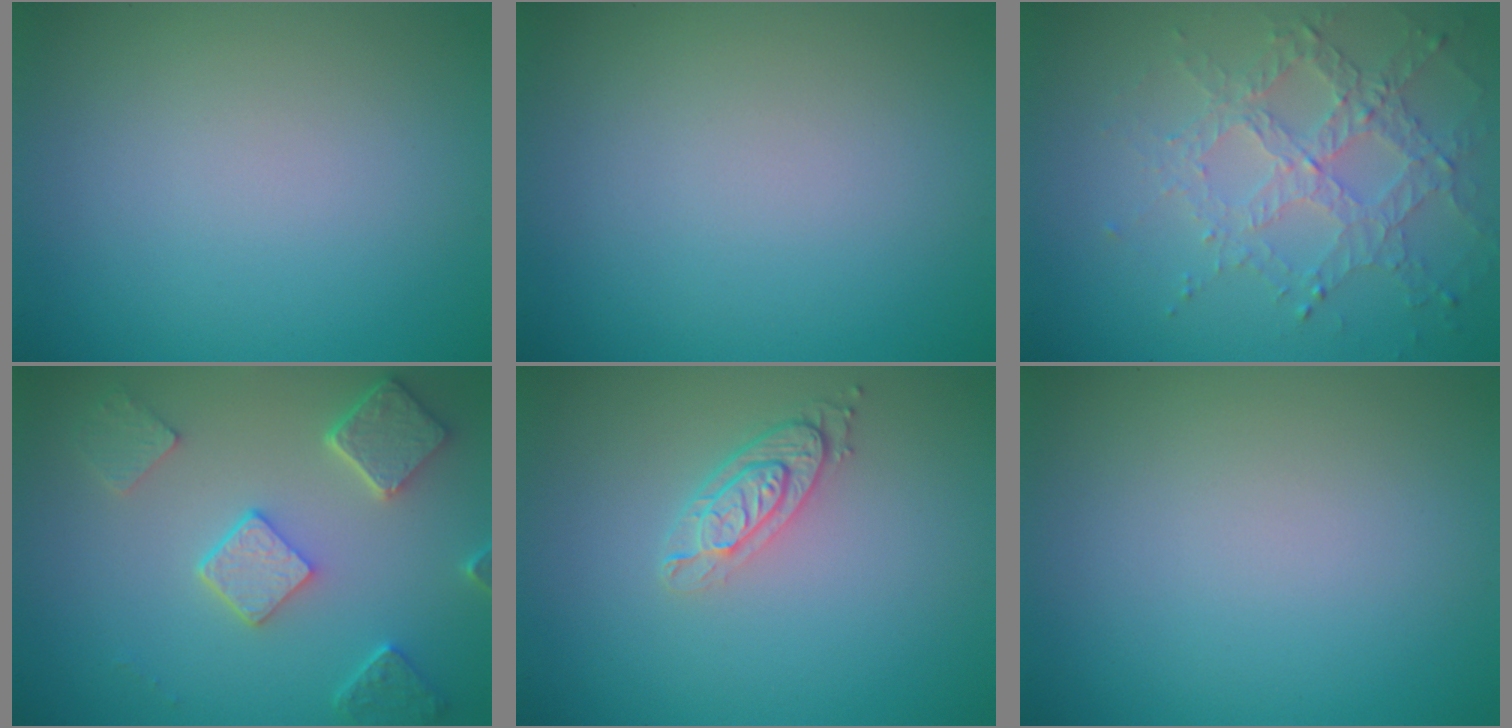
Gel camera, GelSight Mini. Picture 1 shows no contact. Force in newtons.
{"total": 0.0}
{"total": 4.6, "press": 3.2, "slide": 3.4}
{"total": 4.9, "press": 3.8, "slide": 3.0}
{"total": 2.9, "press": 2.2, "slide": 1.9}
{"total": 0.0}